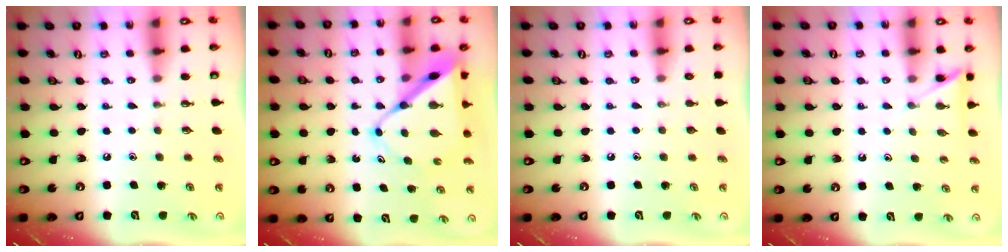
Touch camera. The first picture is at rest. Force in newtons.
{"total": 10.8, "press": 10.7, "slide": 1.2}
{"total": 0.0}
{"total": 4.1, "press": 4.0, "slide": 0.4}